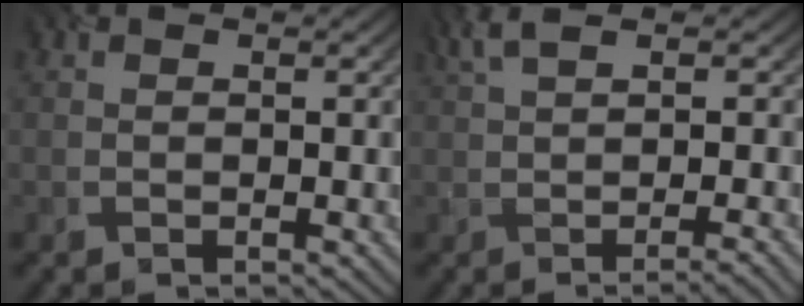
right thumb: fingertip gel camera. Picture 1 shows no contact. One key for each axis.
{"total": 4.8, "fx": 0.6, "fy": 1.0, "fz": 4.6, "tx": -0.065, "ty": 0.016, "tz": 0.011}